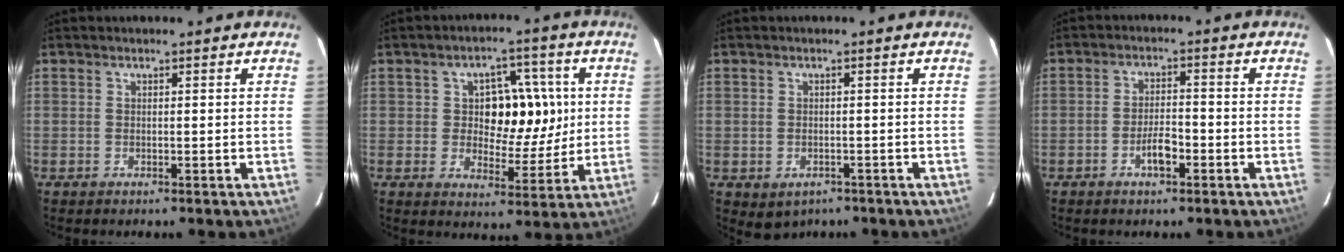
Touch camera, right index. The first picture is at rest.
{"total": 10.0, "force": [1.4, 5.7, 8.1], "torque": [-0.108, 0.019, 0.030]}
{"total": 3.6, "force": [-2.1, 2.8, 1.1], "torque": [-0.016, 0.002, -0.018]}
{"total": 3.9, "force": [-1.9, 1.2, 3.2], "torque": [-0.058, 0.004, -0.036]}